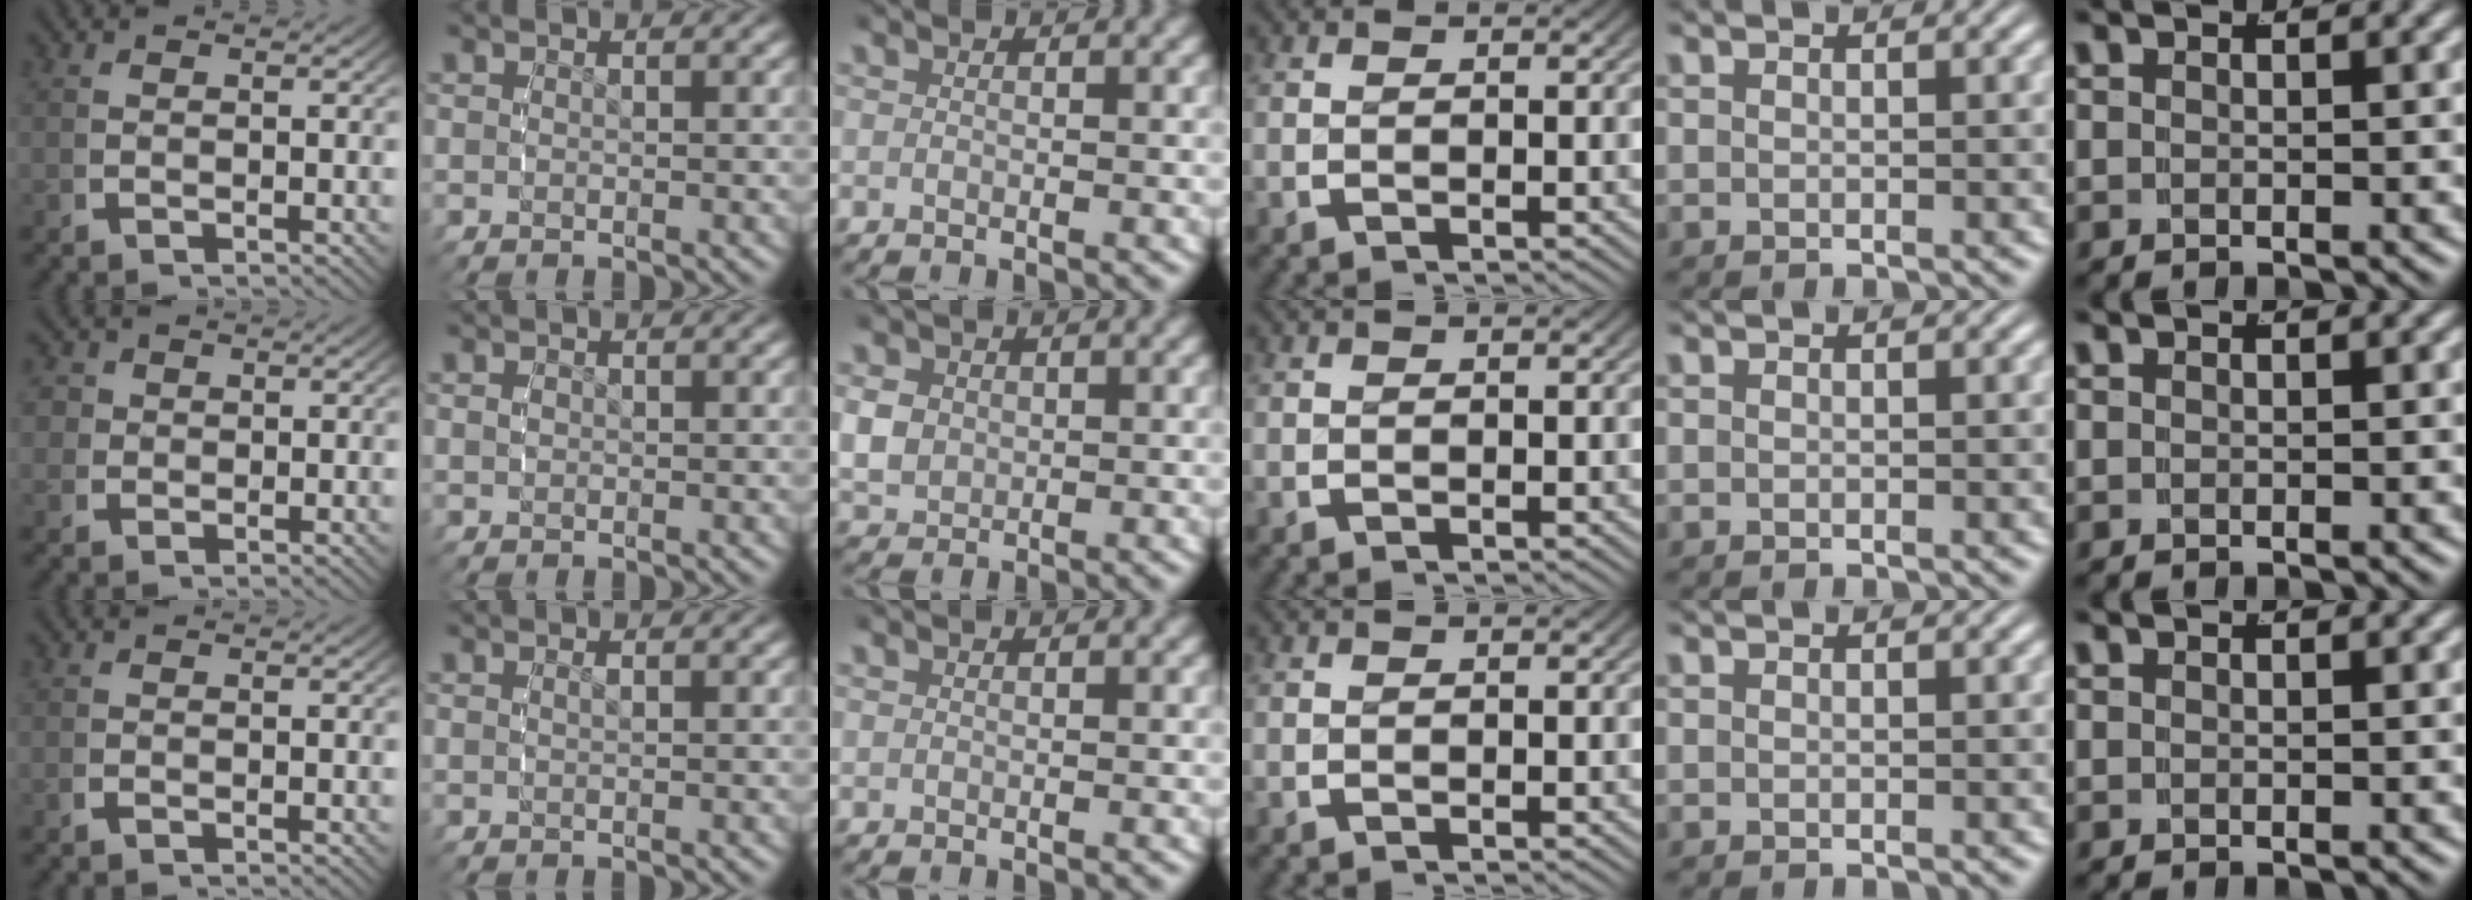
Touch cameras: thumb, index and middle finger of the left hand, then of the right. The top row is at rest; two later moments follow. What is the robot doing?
{"motion": "grasp_and_lifting", "object": "small bumper sticker"}